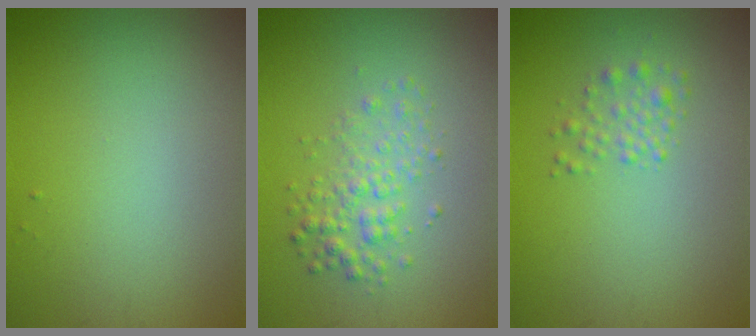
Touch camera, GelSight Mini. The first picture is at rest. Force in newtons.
{"total": 2.5, "press": 2.5, "slide": 0.0}
{"total": 1.5, "press": 1.5, "slide": 0.1}